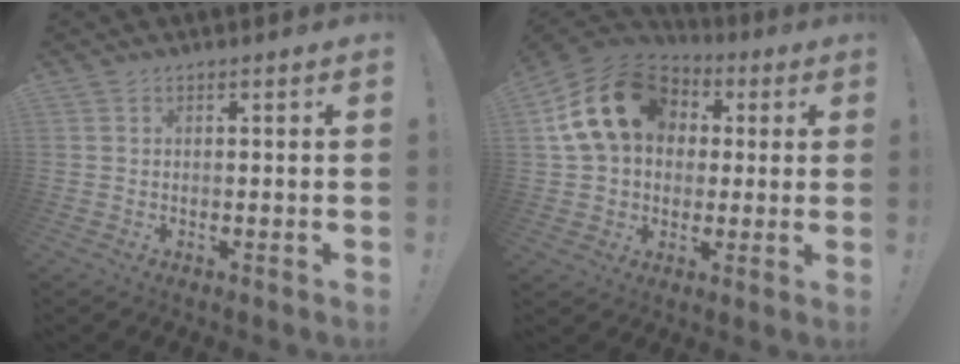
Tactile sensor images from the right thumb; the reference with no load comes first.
{"total": 18.8, "force": [5.2, 14.2, 11.2], "torque": [-0.188, -0.004, 0.103]}